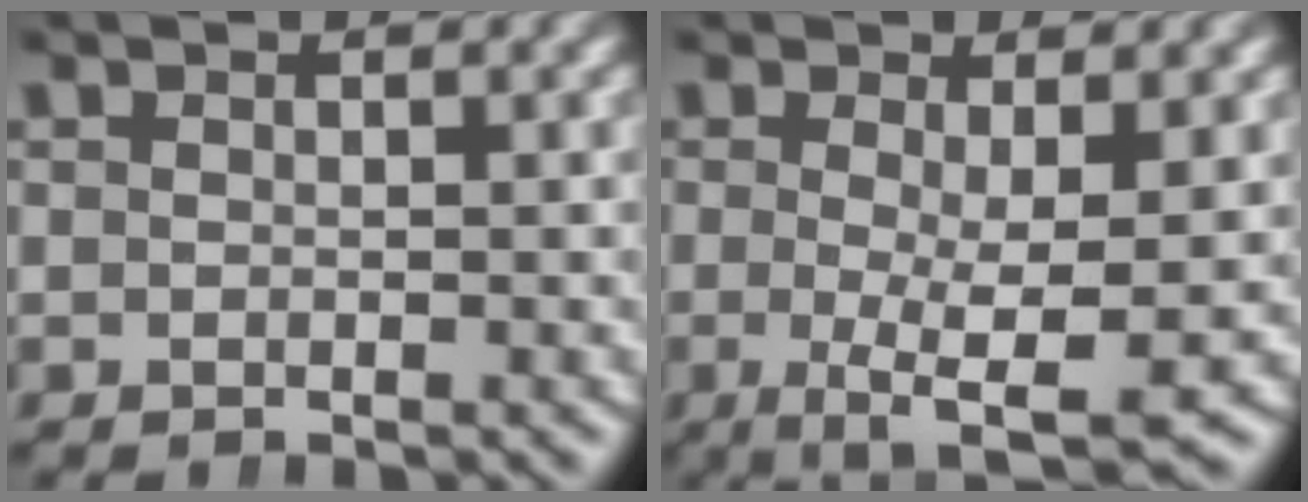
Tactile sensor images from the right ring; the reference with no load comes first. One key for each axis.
{"total": 6.2, "fx": -3.1, "fy": 1.6, "fz": 5.2, "tx": -0.101, "ty": -0.050, "tz": -0.029}